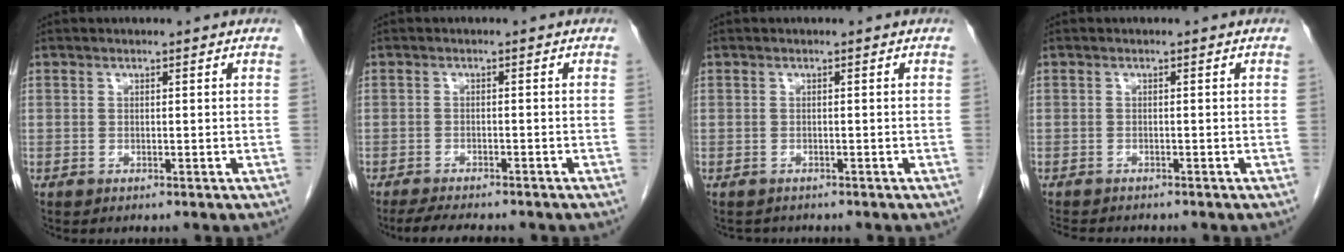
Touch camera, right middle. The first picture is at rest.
{"total": 6.5, "force": [-5.5, 1.3, 3.2], "torque": [-0.051, -0.011, -0.078]}
{"total": 1.6, "force": [-1.5, 0.7, 0.1], "torque": [-0.010, -0.003, -0.021]}
{"total": 4.3, "force": [-3.9, 1.0, 1.5], "torque": [-0.025, -0.011, -0.059]}